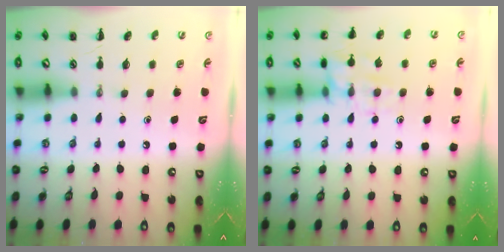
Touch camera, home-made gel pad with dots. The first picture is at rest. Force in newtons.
{"total": 11.7, "press": 11.7, "slide": 0.6}